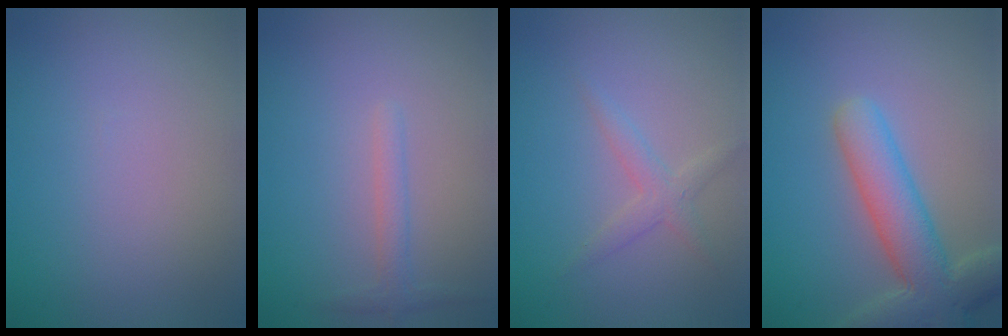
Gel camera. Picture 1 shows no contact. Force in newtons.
{"total": 1.5, "press": 1.5, "slide": 0.0}
{"total": 1.8, "press": 1.8, "slide": 0.0}
{"total": 6.8, "press": 6.7, "slide": 0.7}